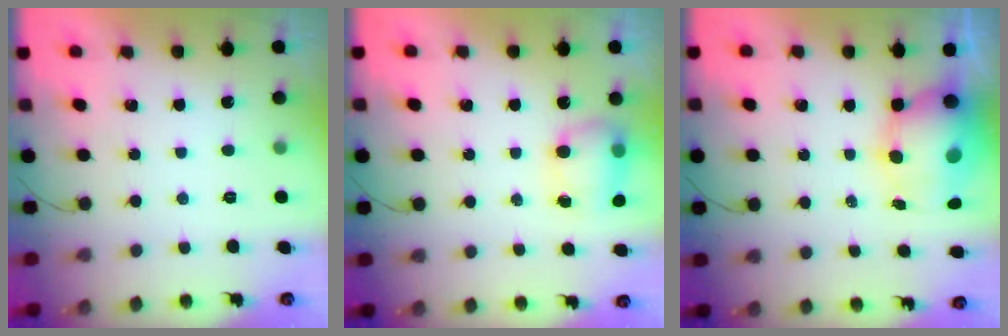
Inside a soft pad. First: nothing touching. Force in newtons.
{"total": 7.7, "press": 7.7, "slide": 0.9}
{"total": 11.1, "press": 10.7, "slide": 2.9}